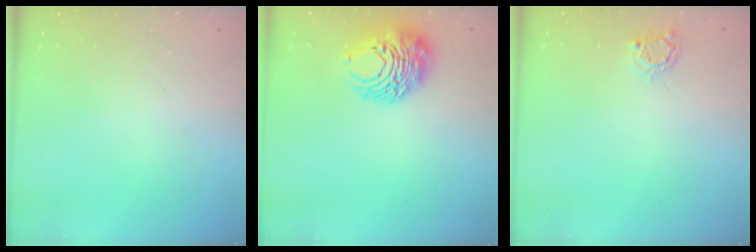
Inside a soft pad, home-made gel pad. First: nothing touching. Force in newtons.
{"total": 10.1, "press": 10.0, "slide": 1.3}
{"total": 3.0, "press": 3.0, "slide": 0.4}